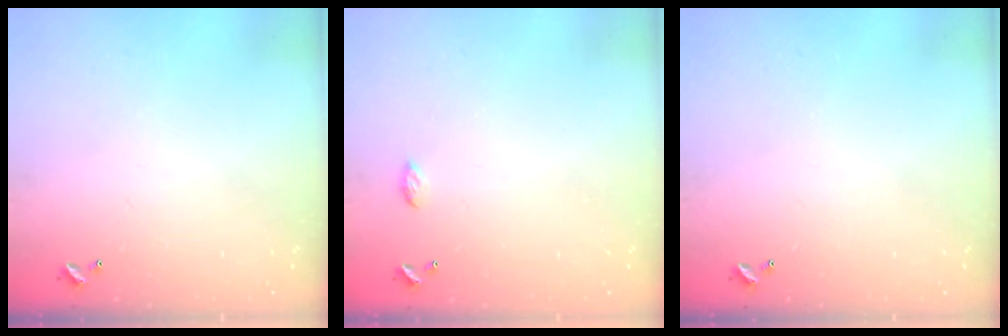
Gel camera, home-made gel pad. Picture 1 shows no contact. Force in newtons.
{"total": 3.2, "press": 3.2, "slide": 0.3}
{"total": 0.0}